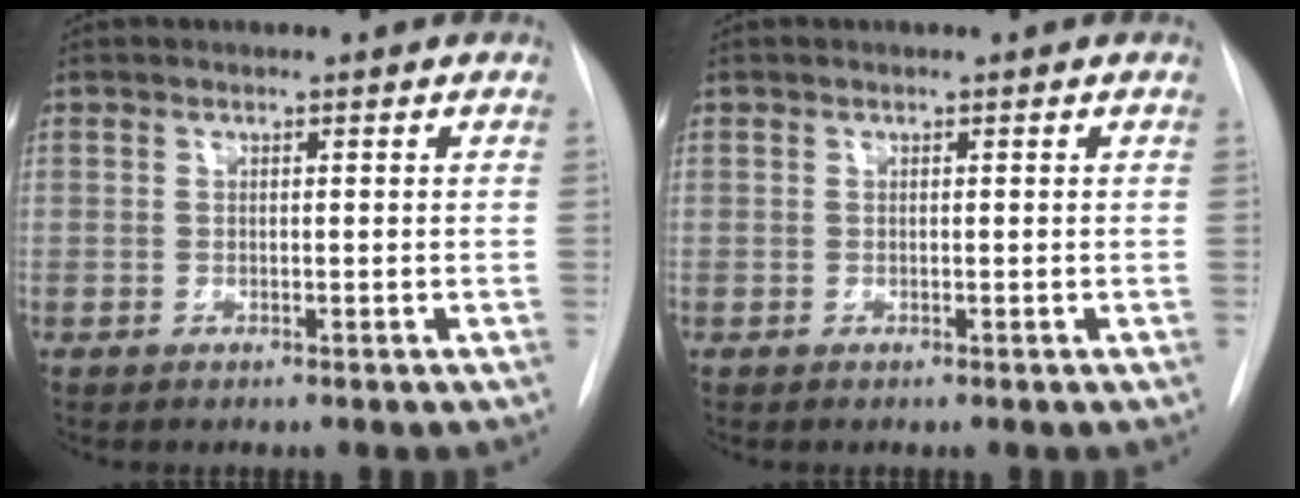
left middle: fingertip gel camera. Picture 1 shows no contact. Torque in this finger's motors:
{"motor_torque": [-0.82, -0.27, 0.05, 0.01]}